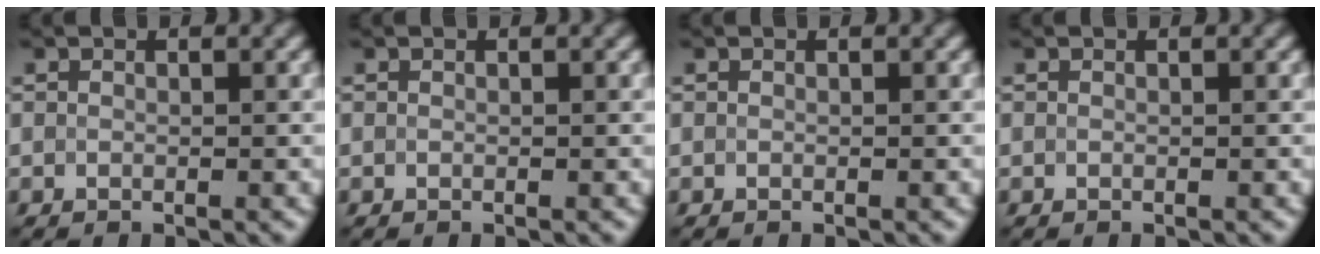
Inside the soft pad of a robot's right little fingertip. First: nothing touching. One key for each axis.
{"total": 0.0}
{"total": 0.0}
{"total": 0.0}